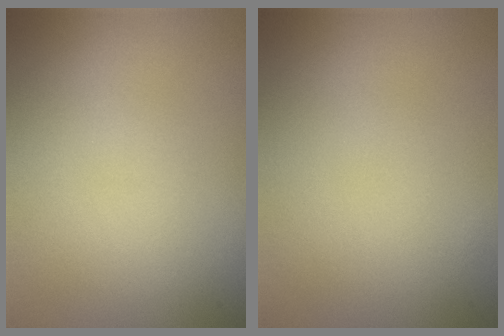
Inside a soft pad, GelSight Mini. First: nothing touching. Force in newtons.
{"total": 0.0}